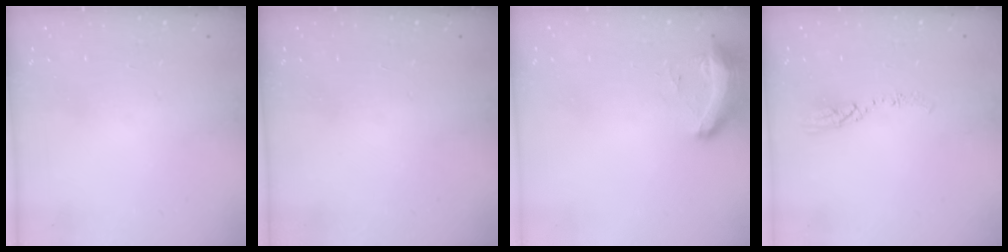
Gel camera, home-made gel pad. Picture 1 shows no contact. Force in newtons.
{"total": 0.0}
{"total": 16.9, "press": 11.4, "slide": 12.5}
{"total": 5.2, "press": 5.1, "slide": 0.4}